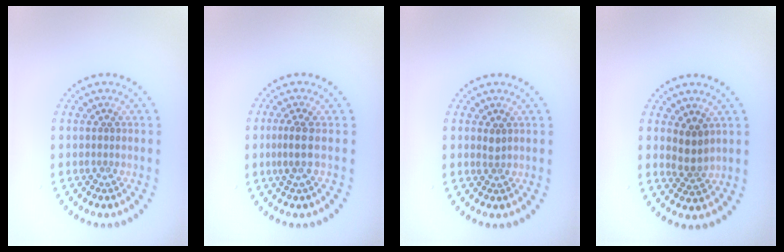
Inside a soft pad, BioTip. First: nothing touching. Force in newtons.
{"total": 2.0, "press": 1.5, "slide": 1.4}
{"total": 0.8, "press": 0.5, "slide": 0.6}
{"total": 2.2, "press": 1.9, "slide": 1.1}